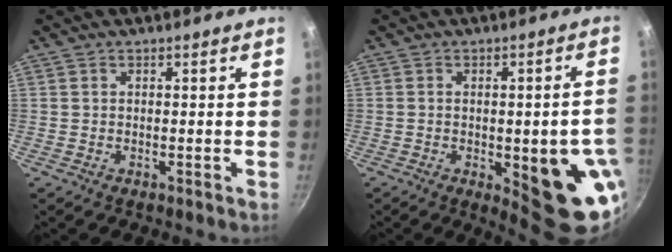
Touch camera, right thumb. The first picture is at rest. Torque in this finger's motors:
{"motor_torque": [2.31, 2.37, 2.04, -0.44, 0.33]}